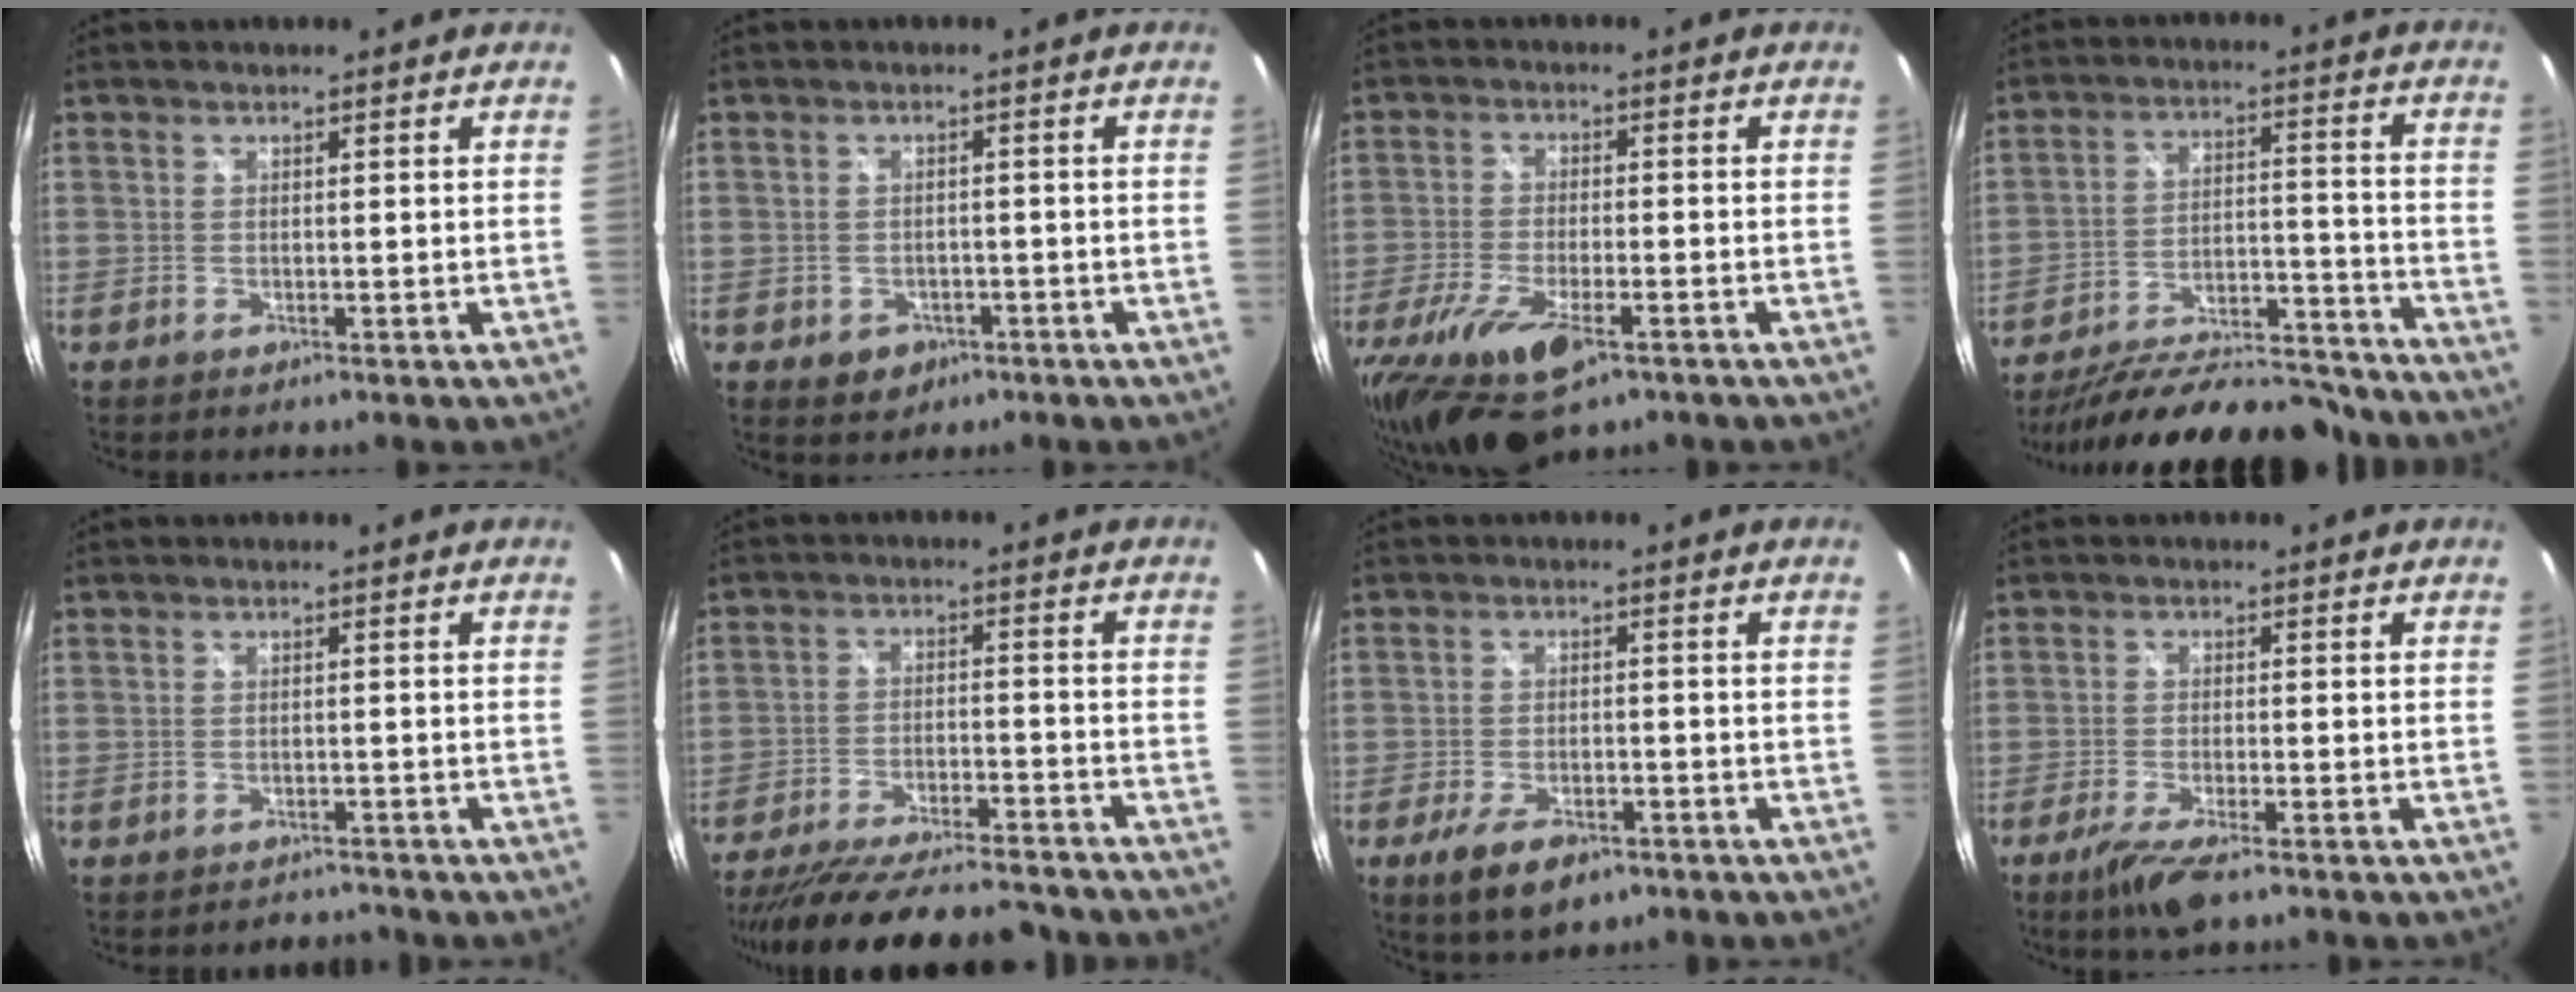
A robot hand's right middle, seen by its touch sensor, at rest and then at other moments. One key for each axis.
{"total": 4.1, "fx": -1.9, "fy": 3.4, "fz": 1.4, "tx": -0.036, "ty": -0.001, "tz": -0.018}
{"total": 15.3, "fx": -9.4, "fy": 5.7, "fz": 10.7, "tx": -0.234, "ty": -0.056, "tz": -0.165}
{"total": 25.5, "fx": -21.9, "fy": 7.2, "fz": 10.9, "tx": -0.193, "ty": -0.008, "tz": -0.296}
{"total": 3.0, "fx": -2.8, "fy": 1.0, "fz": 0.1, "tx": -0.001, "ty": 0.000, "tz": -0.039}
{"total": 23.4, "fx": -20.6, "fy": 4.8, "fz": 10.1, "tx": -0.194, "ty": -0.031, "tz": -0.293}
{"total": 8.1, "fx": -5.1, "fy": 3.5, "fz": 5.2, "tx": -0.117, "ty": -0.018, "tz": -0.081}
{"total": 6.8, "fx": -4.7, "fy": 1.2, "fz": 4.8, "tx": -0.111, "ty": -0.023, "tz": -0.086}